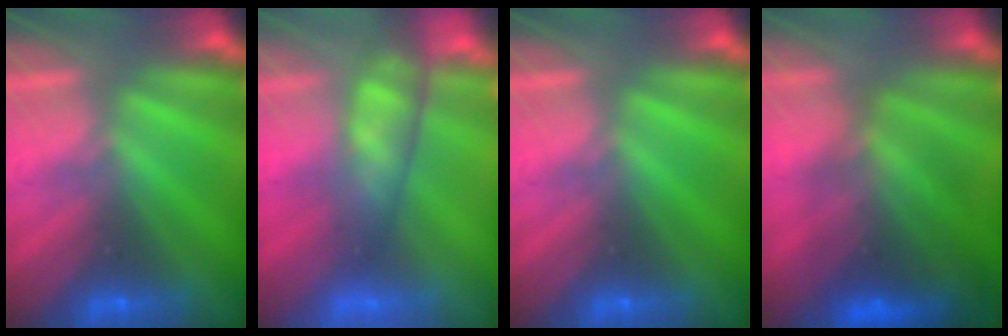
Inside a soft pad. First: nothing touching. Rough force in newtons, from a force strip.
{"total": 4.0}
{"total": 0.0}
{"total": 7.2}